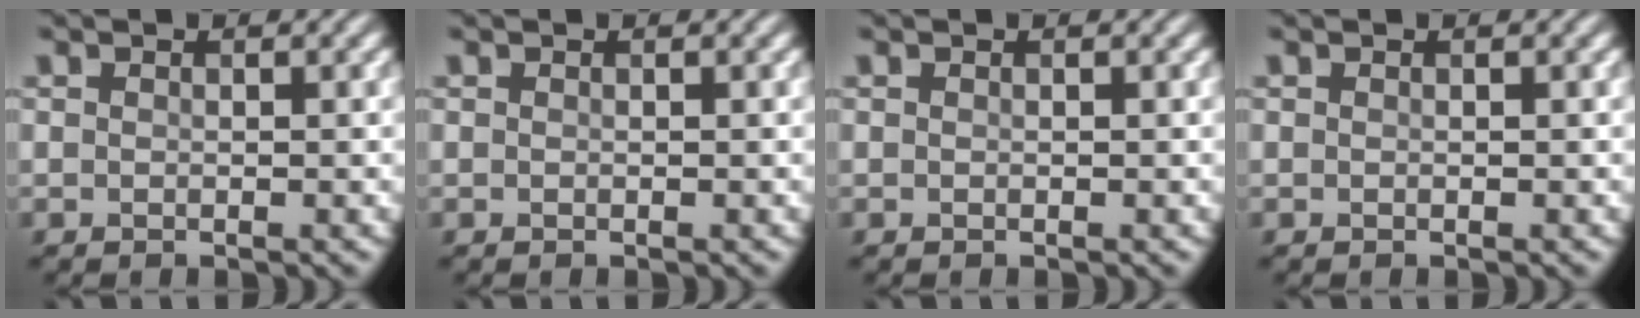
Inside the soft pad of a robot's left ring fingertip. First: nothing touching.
{"total": 0.0}
{"total": 0.0}
{"total": 0.0}